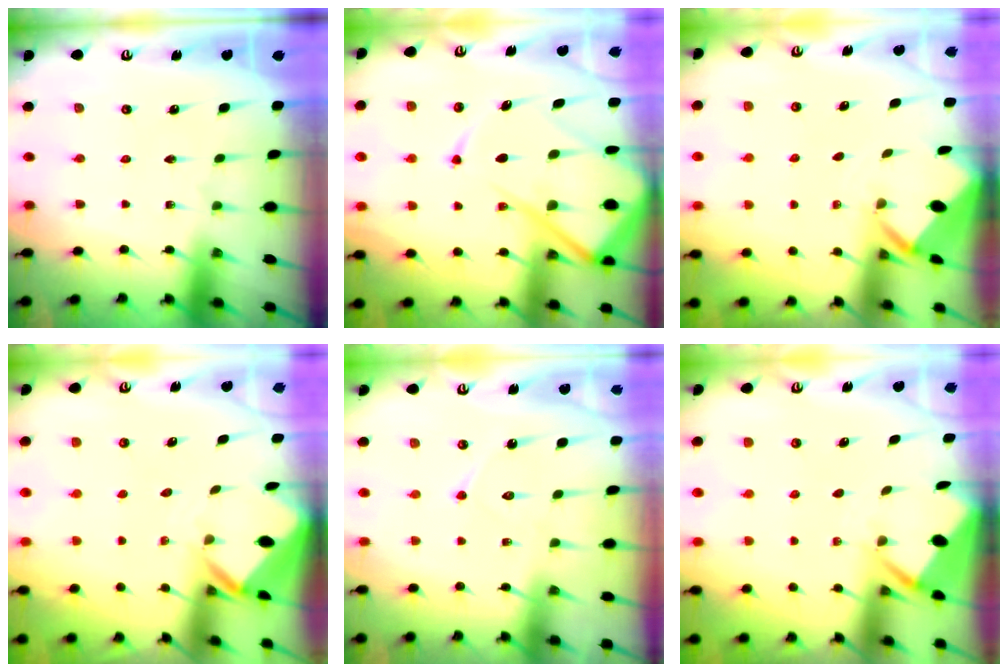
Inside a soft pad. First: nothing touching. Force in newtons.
{"total": 17.1, "press": 17.0, "slide": 1.8}
{"total": 1.8, "press": 1.8, "slide": 0.1}
{"total": 2.9, "press": 2.9, "slide": 0.2}
{"total": 6.1, "press": 6.1, "slide": 0.6}
{"total": 2.6, "press": 2.6, "slide": 0.4}